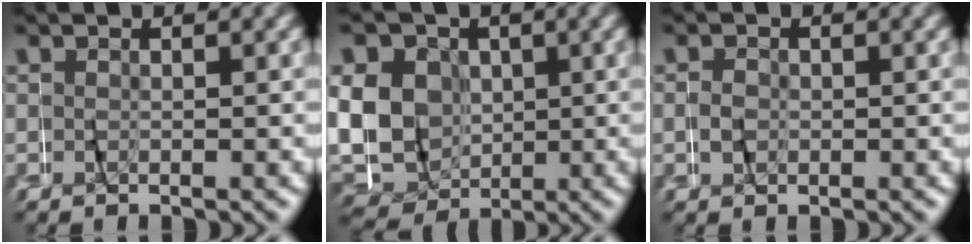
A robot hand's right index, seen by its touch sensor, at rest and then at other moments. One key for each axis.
{"total": 14.4, "fx": 1.6, "fy": 13.1, "fz": 5.6, "tx": -0.138, "ty": -0.016, "tz": 0.019}
{"total": 0.6, "fx": -0.1, "fy": 0.6, "fz": -0.2, "tx": 0.006, "ty": 0.004, "tz": -0.006}